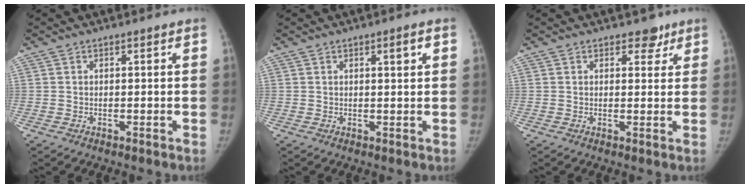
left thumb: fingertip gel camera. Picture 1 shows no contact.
{"total": 2.2, "force": [0.9, 0.3, 2.0], "torque": [-0.028, -0.002, 0.014]}
{"total": 2.7, "force": [1.8, 1.7, 0.9], "torque": [0.012, -0.010, 0.022]}